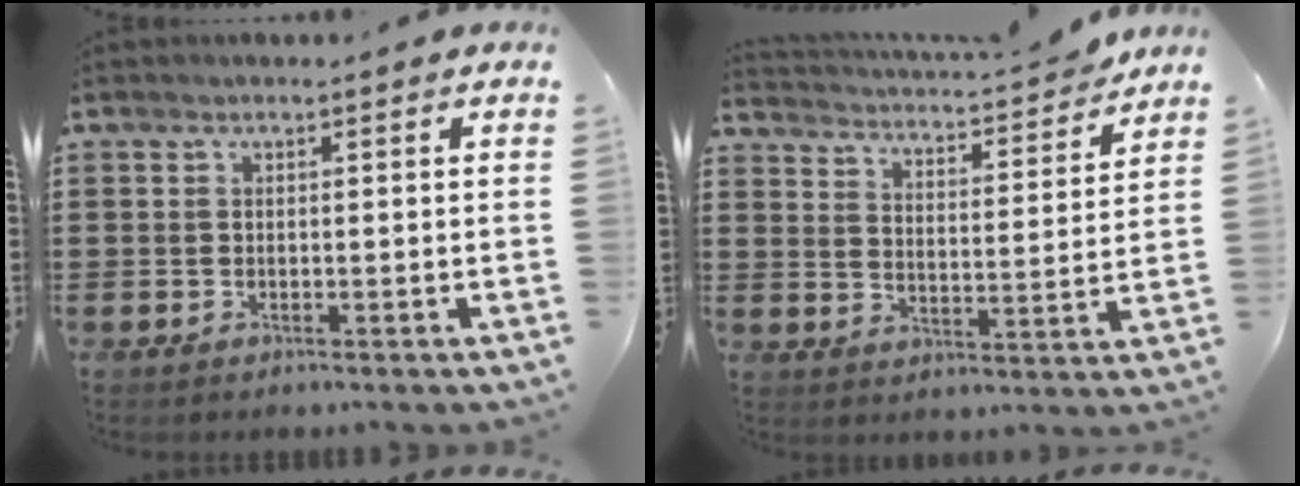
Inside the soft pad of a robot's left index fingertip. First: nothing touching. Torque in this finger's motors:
{"motor_torque": [0.49, 0.41, 0.09, 0.14]}